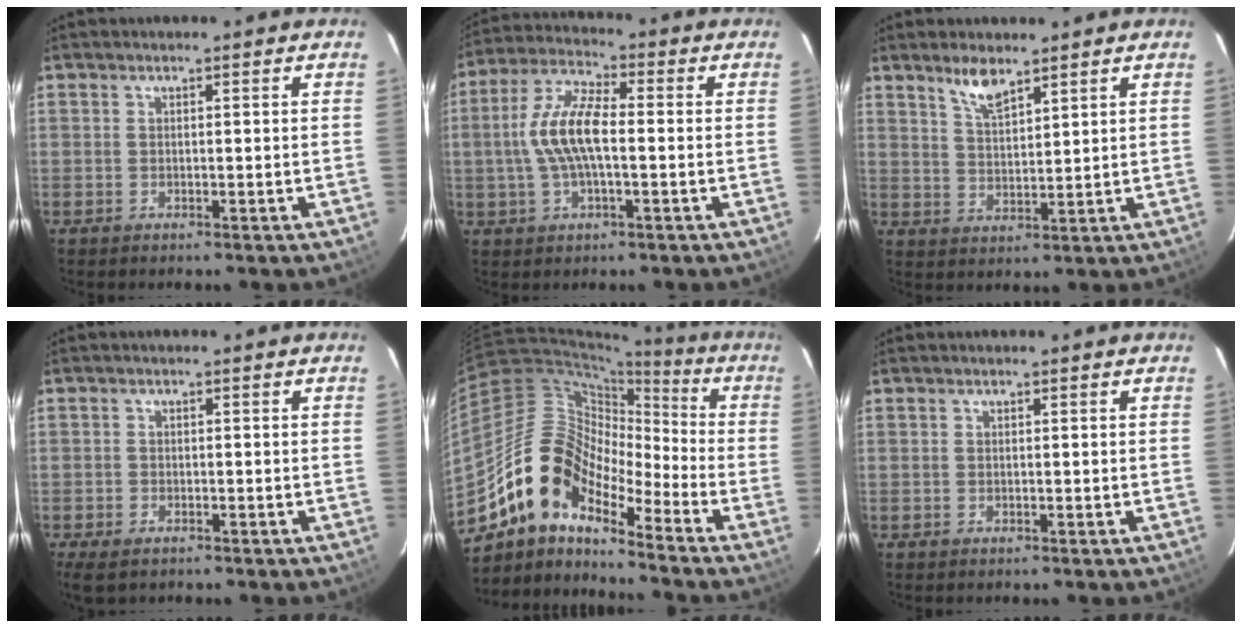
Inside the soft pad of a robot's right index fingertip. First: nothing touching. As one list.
[{"total": 10.8, "force": [-0.8, 4.1, 10.0], "torque": [-0.209, 0.014, -0.017]}, {"total": 5.2, "force": [4.1, 1.4, 3.0], "torque": [-0.055, -0.001, 0.080]}, {"total": 4.4, "force": [-3.0, 2.4, 2.2], "torque": [-0.055, -0.014, -0.054]}, {"total": 13.8, "force": [-10.3, 5.6, 7.2], "torque": [-0.115, 0.016, -0.210]}, {"total": 0.0}]